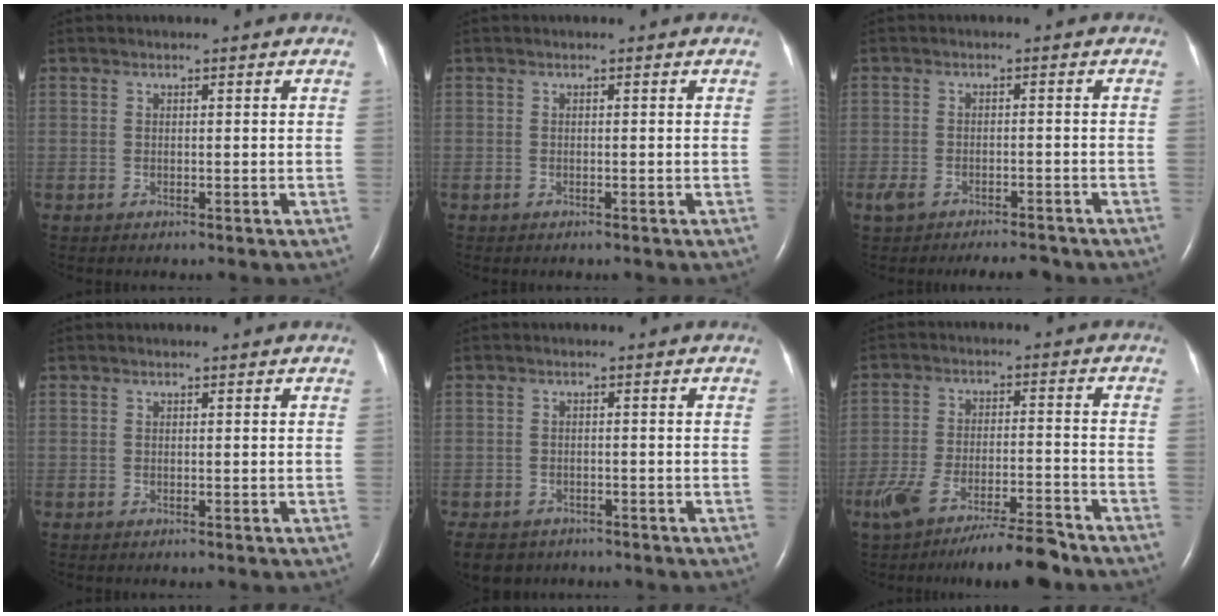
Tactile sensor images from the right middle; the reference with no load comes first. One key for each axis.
{"total": 0.0}
{"total": 6.7, "fx": -5.5, "fy": 2.2, "fz": 3.1, "tx": -0.053, "ty": 0.003, "tz": -0.081}
{"total": 0.0}
{"total": 8.4, "fx": -5.8, "fy": 5.4, "fz": 2.6, "tx": -0.067, "ty": -0.012, "tz": -0.079}
{"total": 11.5, "fx": -9.4, "fy": 1.3, "fz": 6.5, "tx": -0.114, "ty": -0.015, "tz": -0.155}